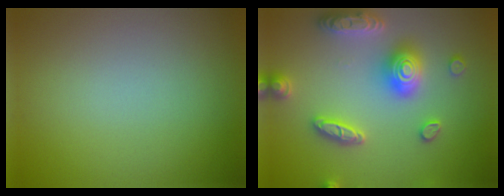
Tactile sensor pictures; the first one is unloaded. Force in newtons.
{"total": 5.3, "press": 5.3, "slide": 0.8}